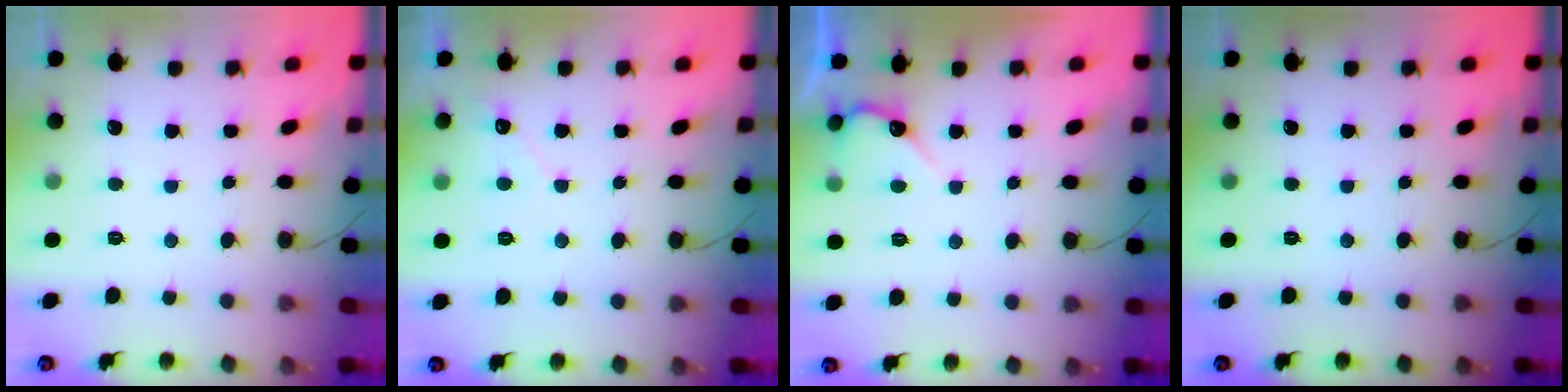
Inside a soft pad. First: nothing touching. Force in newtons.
{"total": 2.9, "press": 2.9, "slide": 0.1}
{"total": 4.4, "press": 4.4, "slide": 0.4}
{"total": 0.0}